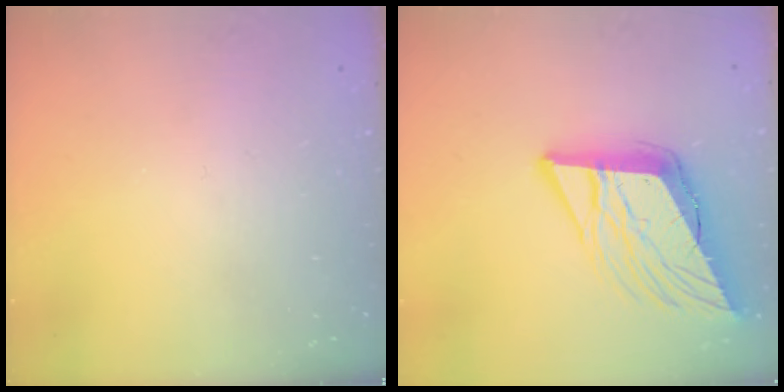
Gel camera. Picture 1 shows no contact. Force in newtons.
{"total": 15.3, "press": 15.1, "slide": 2.7}